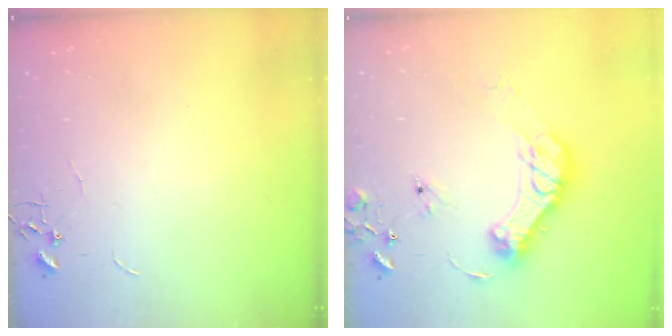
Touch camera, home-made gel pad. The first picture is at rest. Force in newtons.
{"total": 14.1, "press": 14.0, "slide": 2.1}